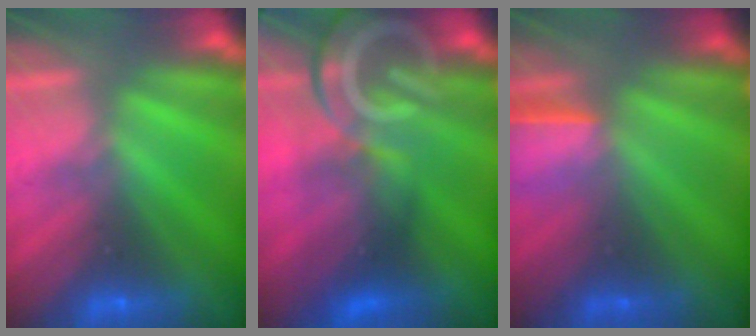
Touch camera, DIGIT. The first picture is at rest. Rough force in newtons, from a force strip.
{"total": 9.2}
{"total": 1.6}